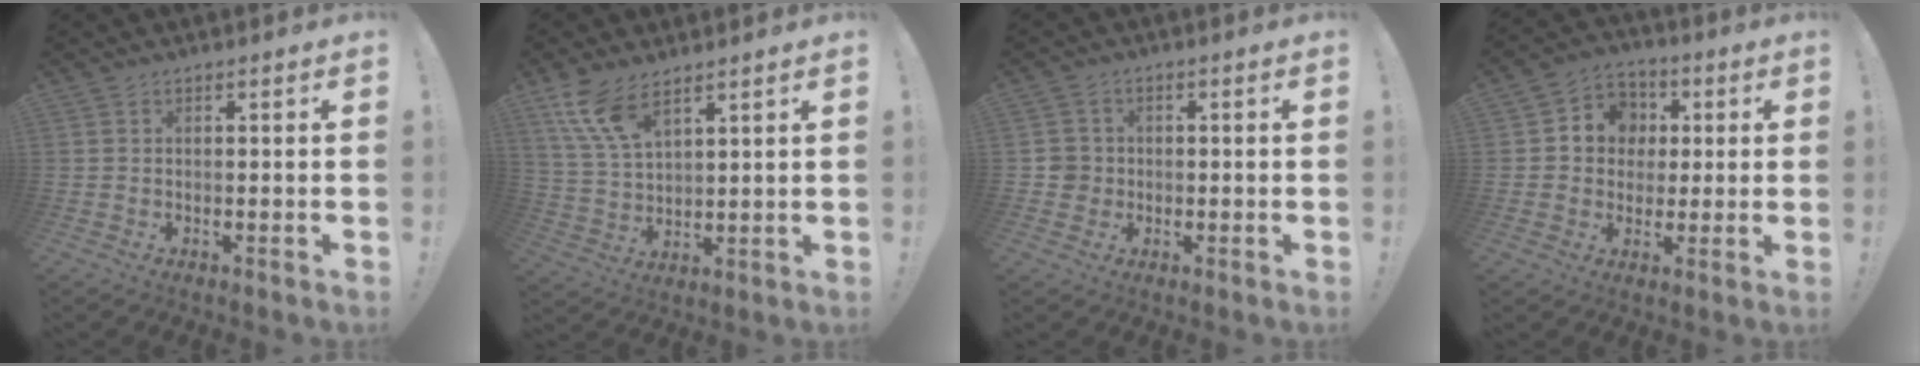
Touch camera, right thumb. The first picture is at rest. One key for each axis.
{"total": 10.2, "fx": 7.1, "fy": 4.0, "fz": 6.2, "tx": -0.129, "ty": -0.027, "tz": 0.138}
{"total": 4.2, "fx": -0.7, "fy": 4.0, "fz": 1.2, "tx": -0.024, "ty": 0.010, "tz": -0.011}
{"total": 8.6, "fx": 0.2, "fy": 8.1, "fz": 2.7, "tx": -0.033, "ty": 0.004, "tz": 0.012}